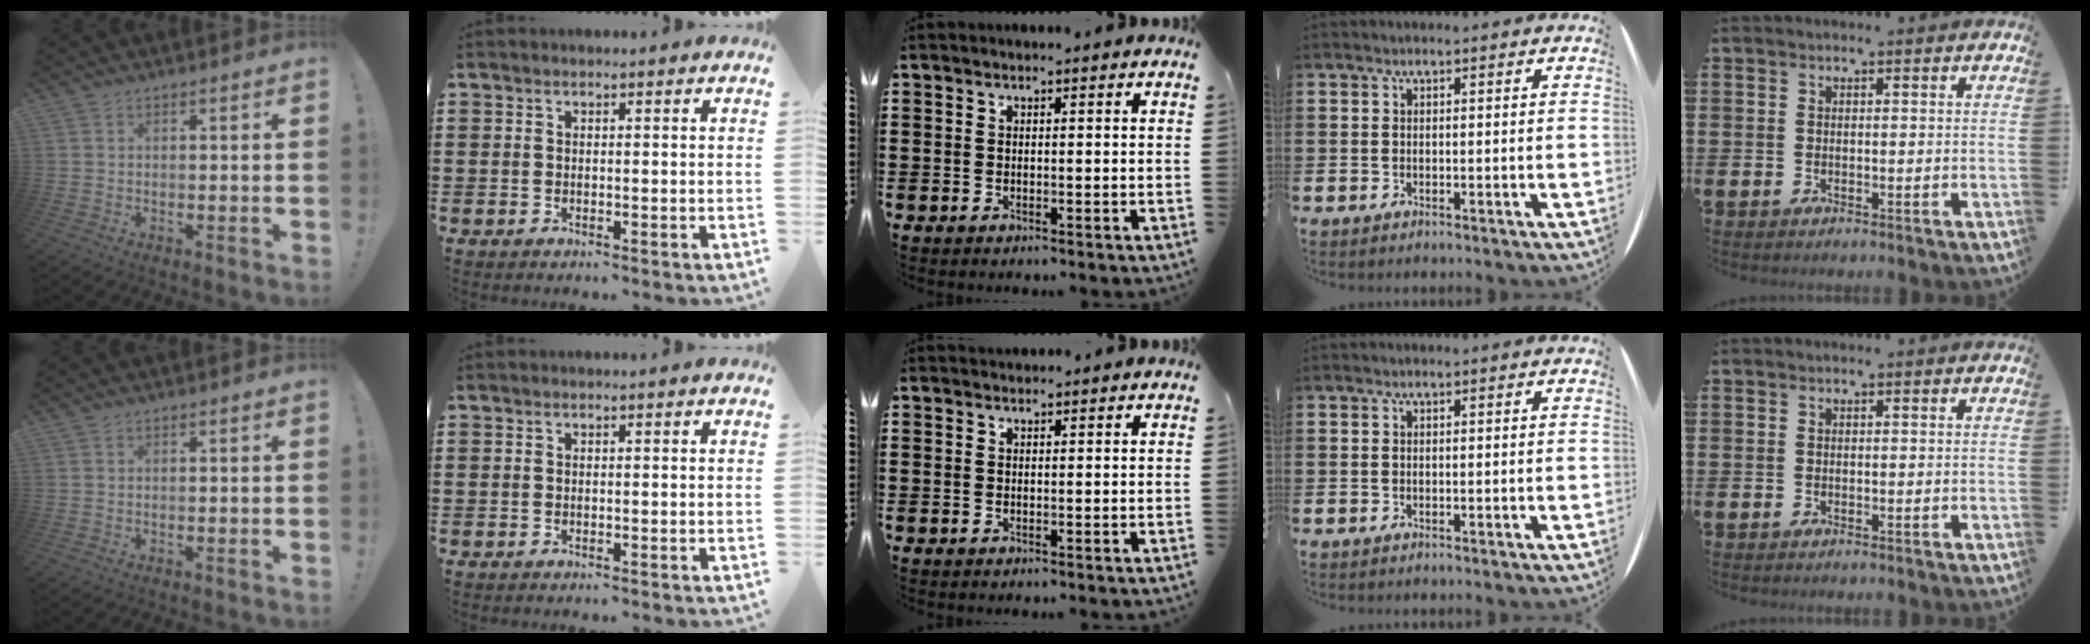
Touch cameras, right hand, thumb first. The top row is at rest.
{"middle": {"total": 0.7, "force": [0.7, 0.2, -0.1], "torque": [0.008, -0.003, 0.012]}}